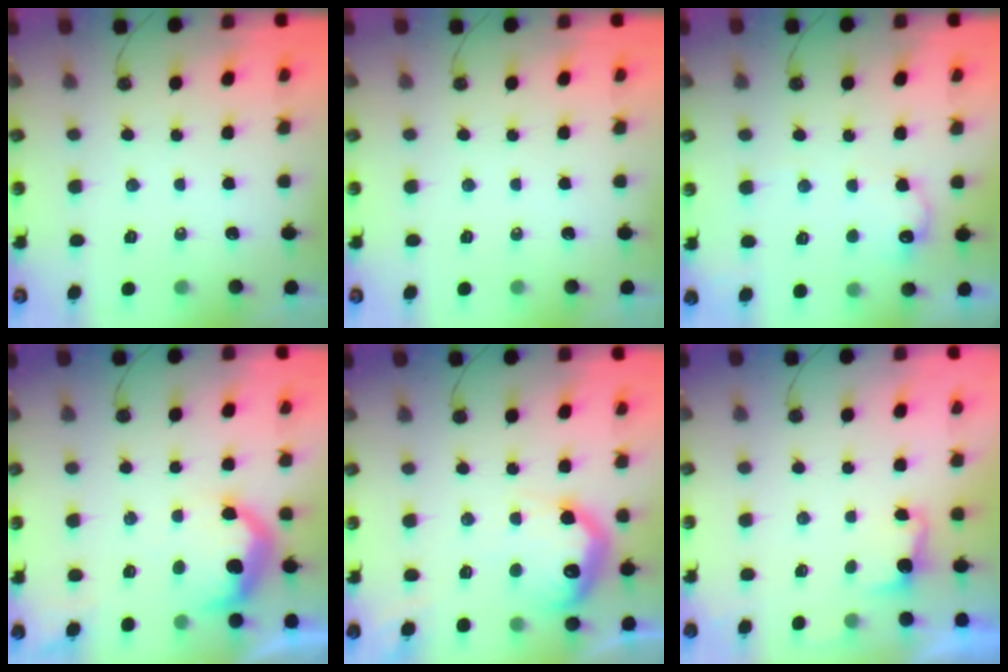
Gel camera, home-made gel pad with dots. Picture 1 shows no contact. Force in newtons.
{"total": 0.0}
{"total": 11.3, "press": 11.3, "slide": 0.6}
{"total": 13.3, "press": 13.2, "slide": 1.1}
{"total": 15.0, "press": 15.0, "slide": 0.4}
{"total": 2.5, "press": 2.3, "slide": 0.9}